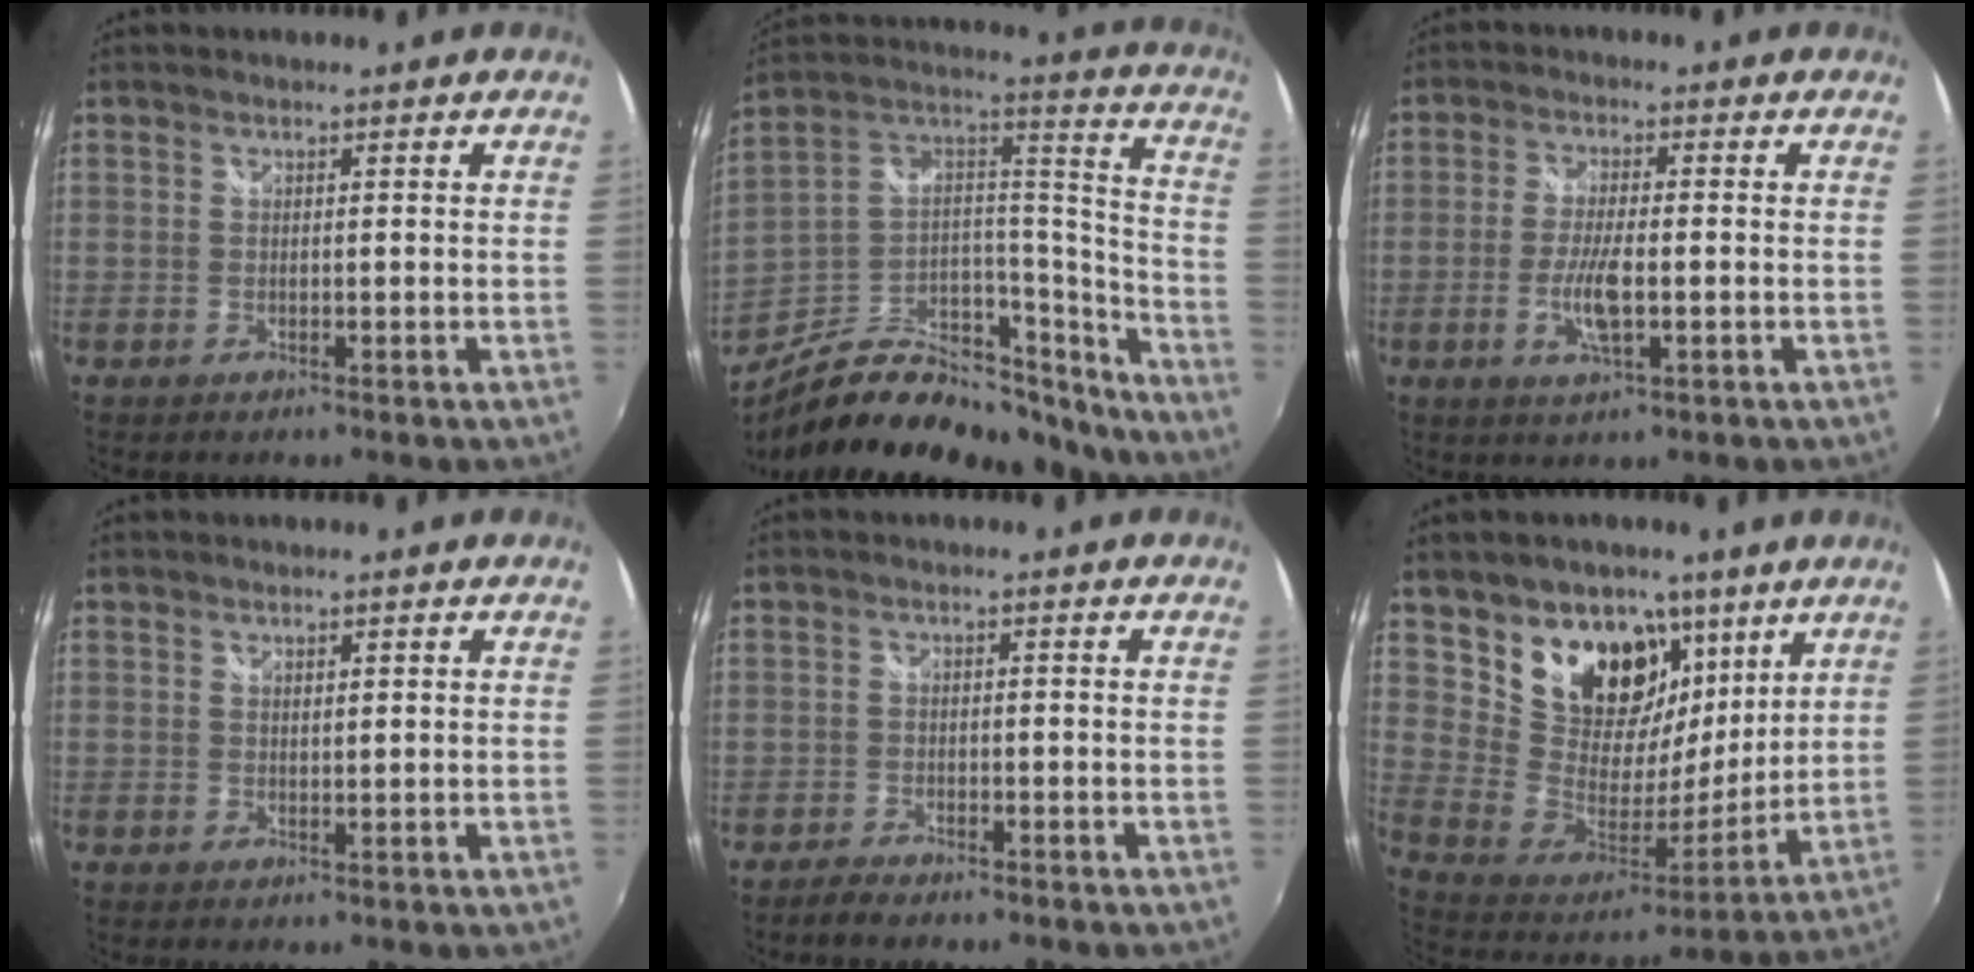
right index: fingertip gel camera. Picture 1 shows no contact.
{"total": 30.0, "force": [-24.3, 11.5, 13.4], "torque": [-0.213, 0.043, -0.360]}
{"total": 6.6, "force": [-1.9, 1.8, 6.1], "torque": [-0.124, -0.008, -0.035]}
{"total": 1.0, "force": [0.6, 0.4, 0.6], "torque": [-0.008, 0.002, 0.011]}
{"total": 3.2, "force": [-2.9, 0.9, 1.1], "torque": [-0.036, -0.005, -0.052]}
{"total": 19.3, "force": [10.8, 13.6, 8.4], "torque": [-0.185, 0.007, 0.202]}